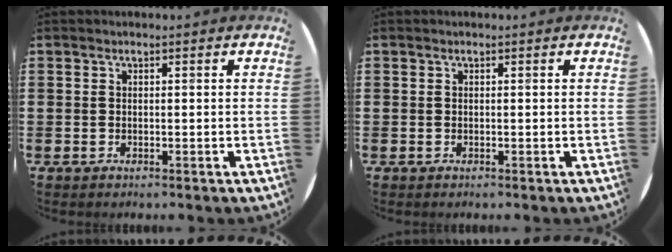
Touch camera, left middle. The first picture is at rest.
{"total": 0.0}